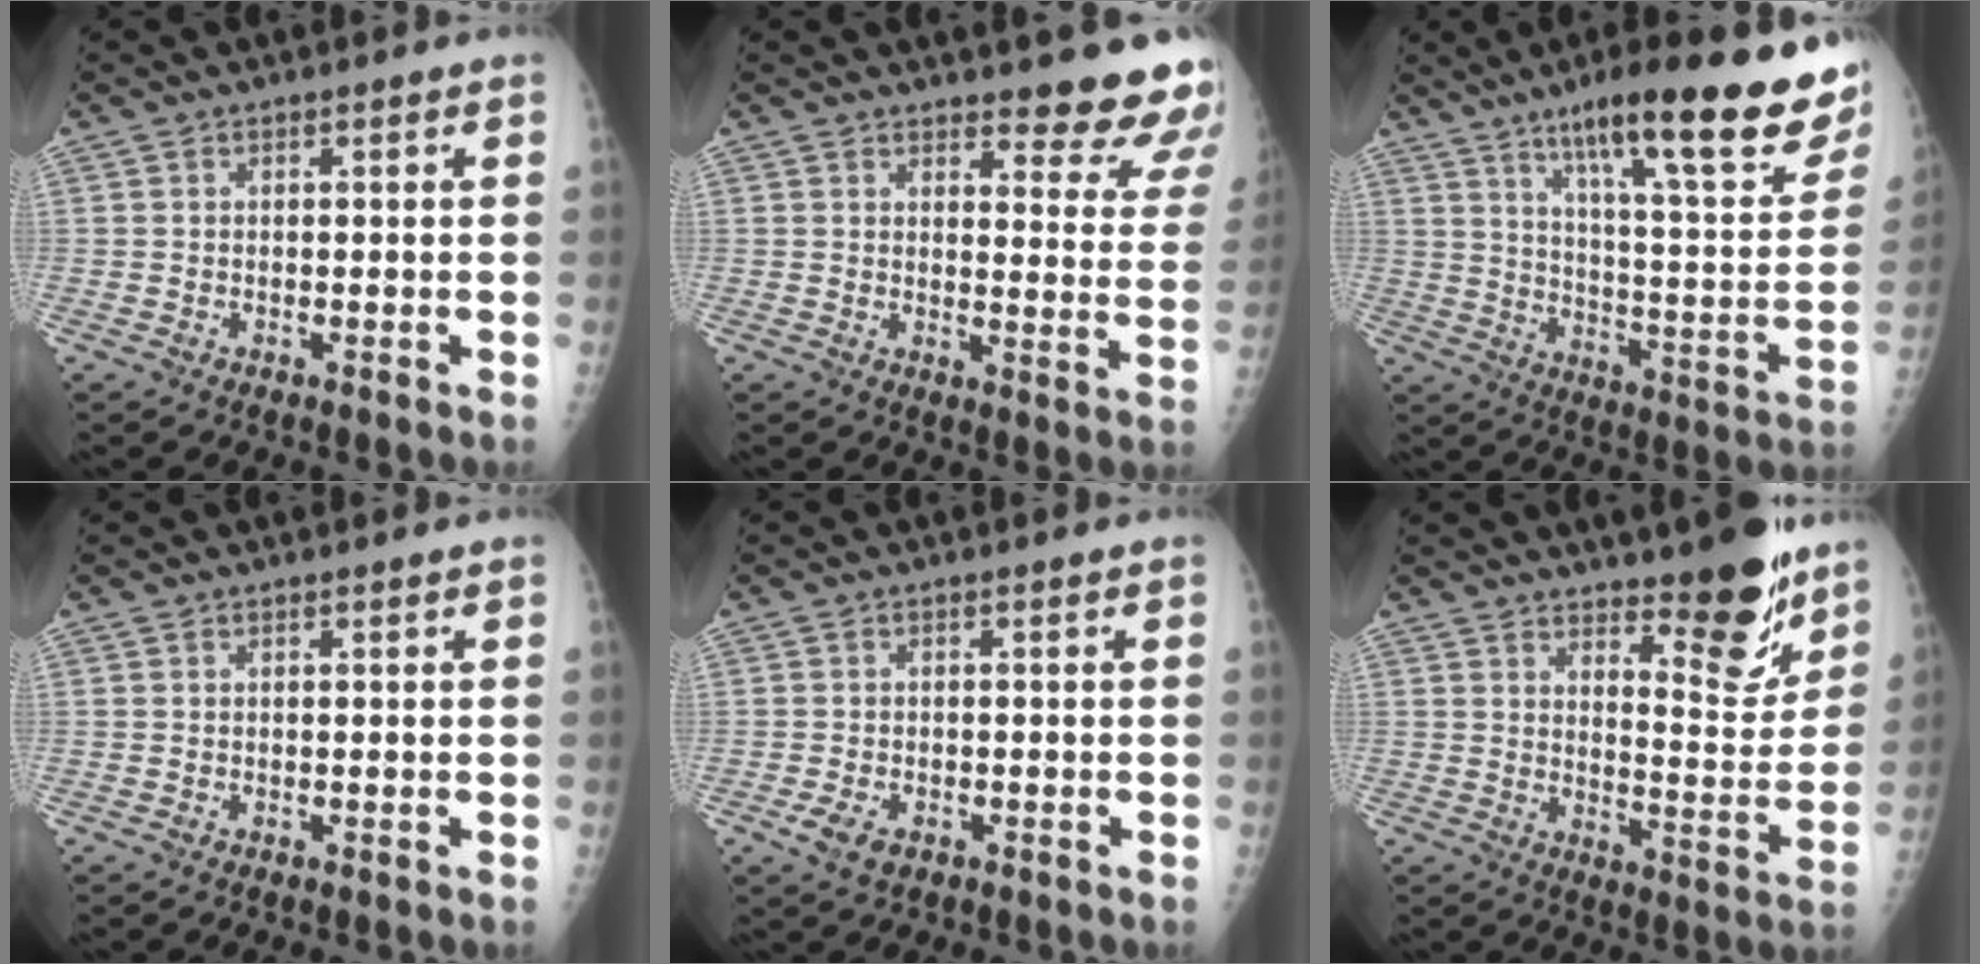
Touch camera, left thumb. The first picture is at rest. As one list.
[{"total": 13.2, "force": [11.8, 3.2, 4.8], "torque": [-0.011, -0.097, 0.123]}, {"total": 26.7, "force": [16.9, 5.1, 20.0], "torque": [-0.261, -0.058, 0.249]}, {"total": 0.0}, {"total": 3.3, "force": [-1.5, 2.1, 2.1], "torque": [-0.043, -0.002, -0.024]}, {"total": 12.7, "force": [9.1, 4.0, 7.9], "torque": [-0.071, -0.074, 0.138]}]